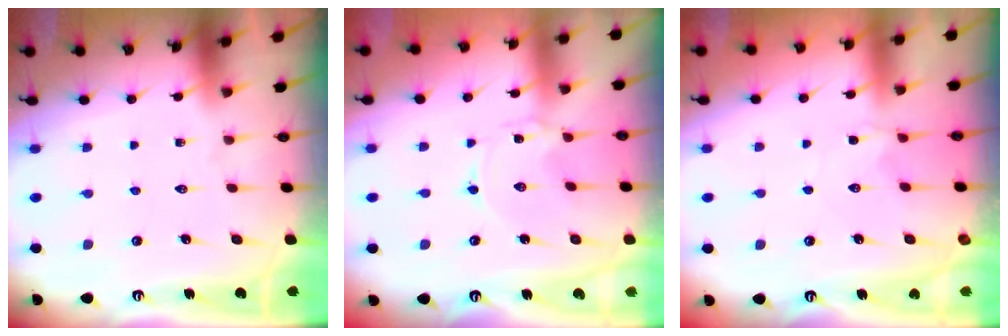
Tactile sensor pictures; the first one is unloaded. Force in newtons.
{"total": 0.0}
{"total": 2.3, "press": 2.2, "slide": 0.4}